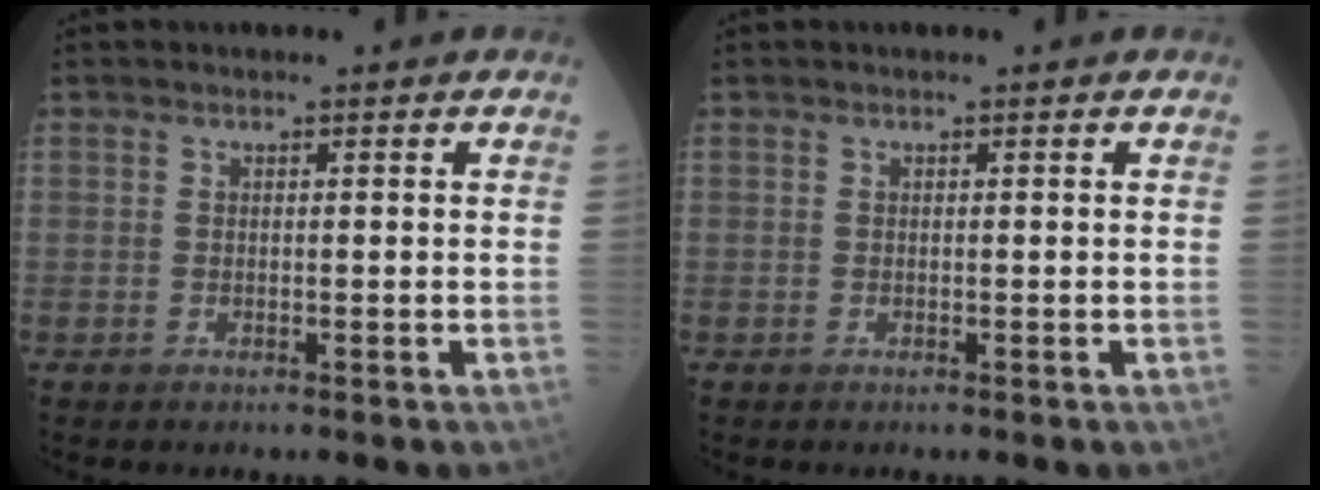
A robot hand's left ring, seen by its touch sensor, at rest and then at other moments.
{"total": 0.0}